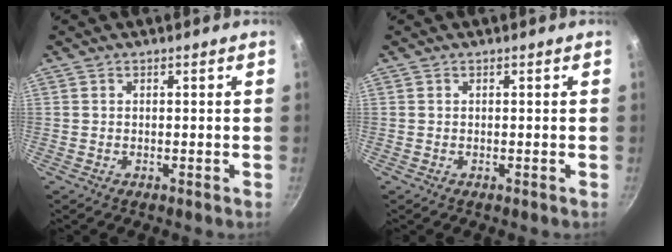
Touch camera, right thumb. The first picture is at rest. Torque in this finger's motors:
{"motor_torque": [0.00, 0.00, 0.00, 0.00, 0.00]}